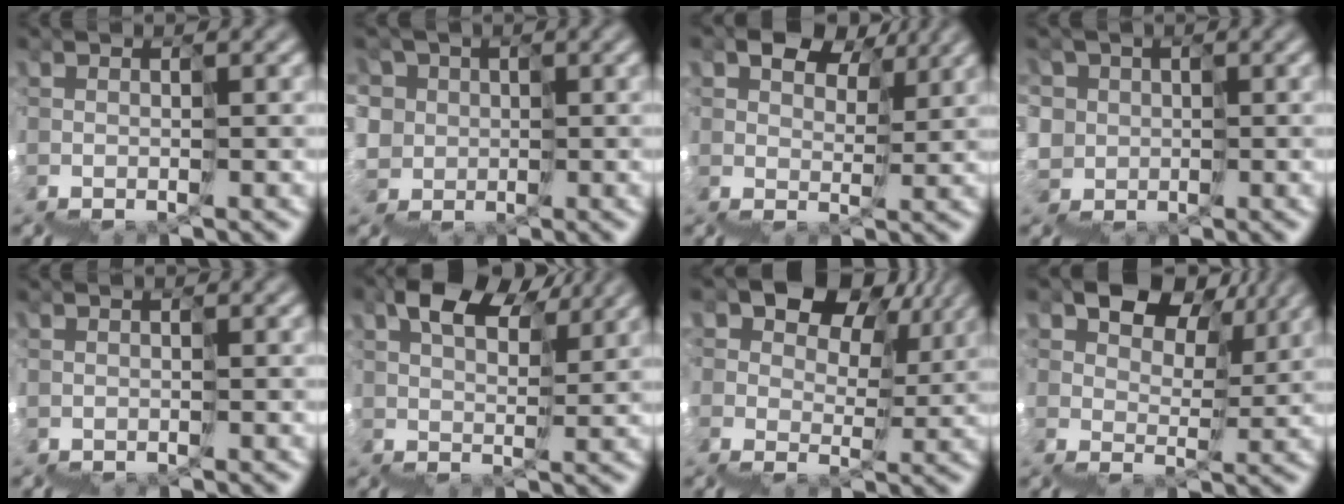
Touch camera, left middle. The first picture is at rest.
{"total": 5.1, "force": [3.2, 3.4, -2.1], "torque": [0.025, 0.056, 0.007]}
{"total": 5.5, "force": [4.9, 2.4, 0.5], "torque": [-0.007, 0.034, 0.077]}
{"total": 4.5, "force": [2.5, 2.8, -2.3], "torque": [0.033, 0.049, 0.004]}
{"total": 1.7, "force": [-0.3, 1.5, 0.8], "torque": [-0.015, -0.006, -0.004]}
{"total": 5.7, "force": [5.2, 1.8, 1.4], "torque": [-0.023, 0.045, 0.073]}
{"total": 8.9, "force": [5.7, 5.7, 3.7], "torque": [-0.059, 0.037, 0.093]}
{"total": 6.9, "force": [5.9, 3.3, 1.2], "torque": [-0.019, 0.030, 0.097]}